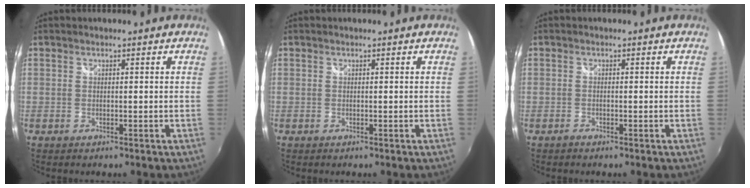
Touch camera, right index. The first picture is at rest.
{"total": 0.0}
{"total": 0.6, "force": [-0.5, 0.2, 0.2], "torque": [-0.002, -0.001, -0.012]}